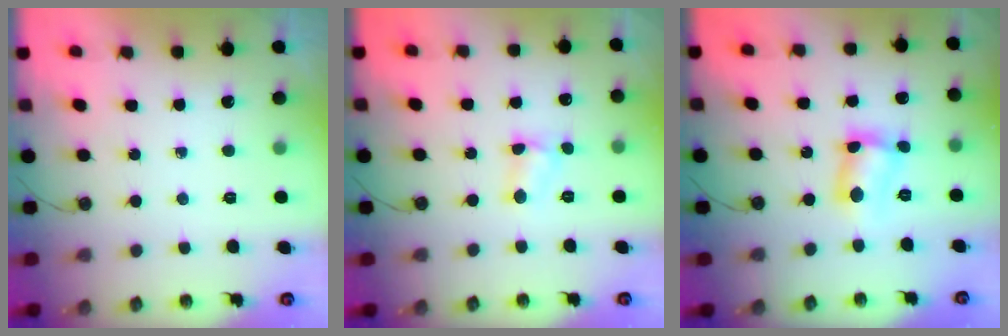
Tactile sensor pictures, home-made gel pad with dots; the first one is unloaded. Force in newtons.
{"total": 4.5, "press": 4.4, "slide": 0.6}
{"total": 8.5, "press": 8.5, "slide": 0.4}